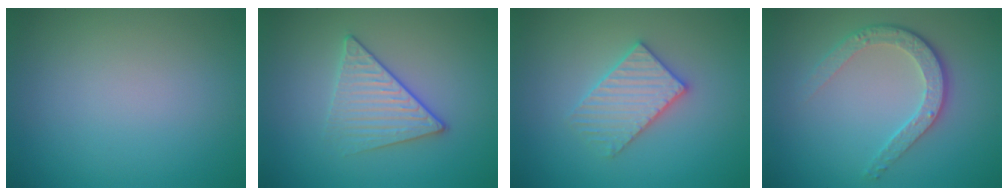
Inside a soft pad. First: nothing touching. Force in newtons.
{"total": 3.3, "press": 3.0, "slide": 1.3}
{"total": 3.7, "press": 3.6, "slide": 0.6}
{"total": 3.8, "press": 2.9, "slide": 2.5}